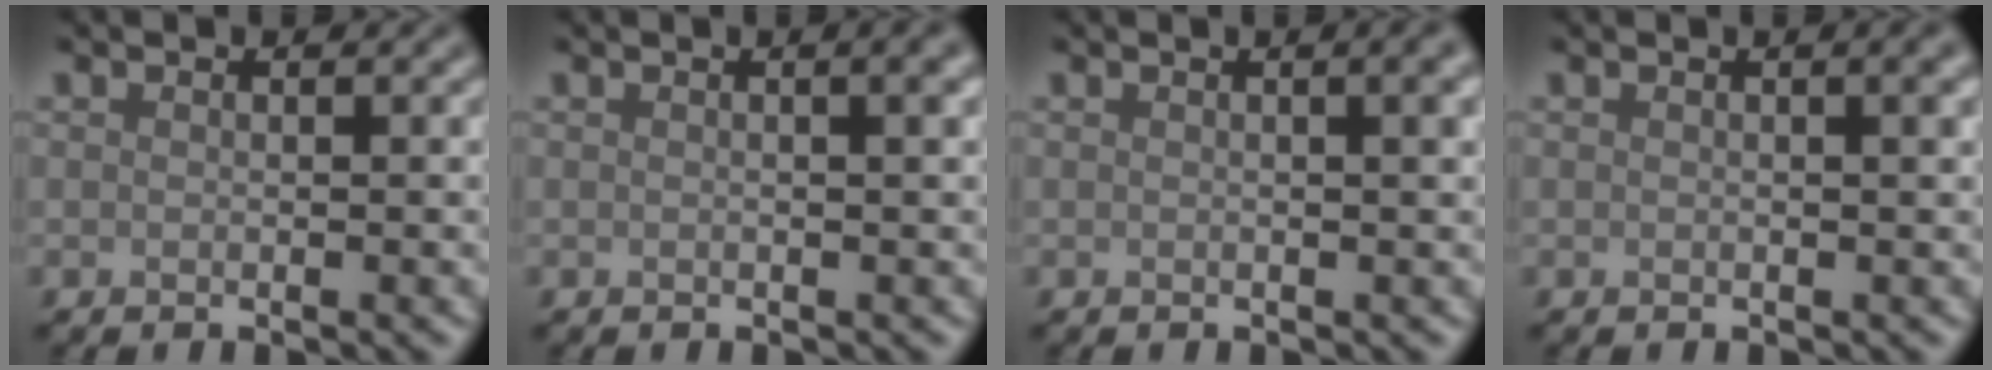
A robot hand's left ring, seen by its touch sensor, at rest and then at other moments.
{"total": 3.7, "force": [0.9, 1.6, 3.2], "torque": [-0.014, 0.016, -0.009]}
{"total": 4.6, "force": [1.0, 2.0, 4.0], "torque": [-0.020, 0.024, -0.008]}
{"total": 2.7, "force": [0.5, 1.0, 2.5], "torque": [-0.017, 0.007, 0.001]}